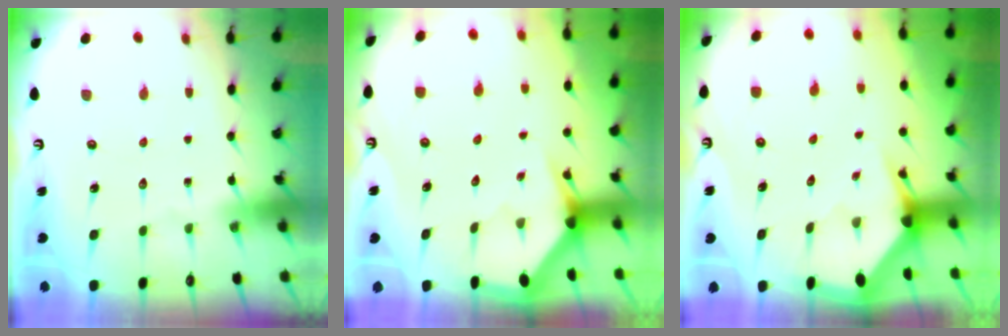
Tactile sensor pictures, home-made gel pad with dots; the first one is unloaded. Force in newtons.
{"total": 3.1, "press": 3.1, "slide": 0.0}
{"total": 3.1, "press": 3.1, "slide": 0.2}